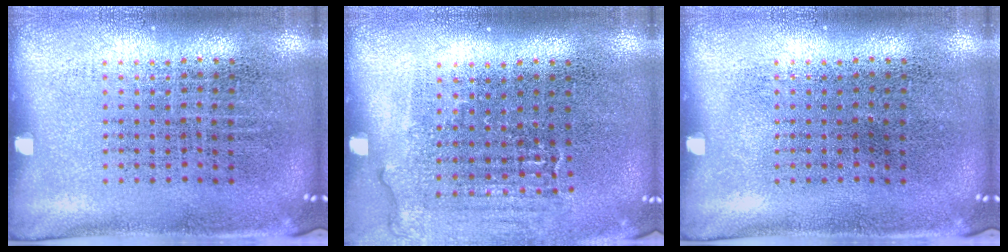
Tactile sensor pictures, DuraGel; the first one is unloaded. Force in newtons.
{"total": 1.1, "press": 1.1, "slide": 0.3}
{"total": 0.0}